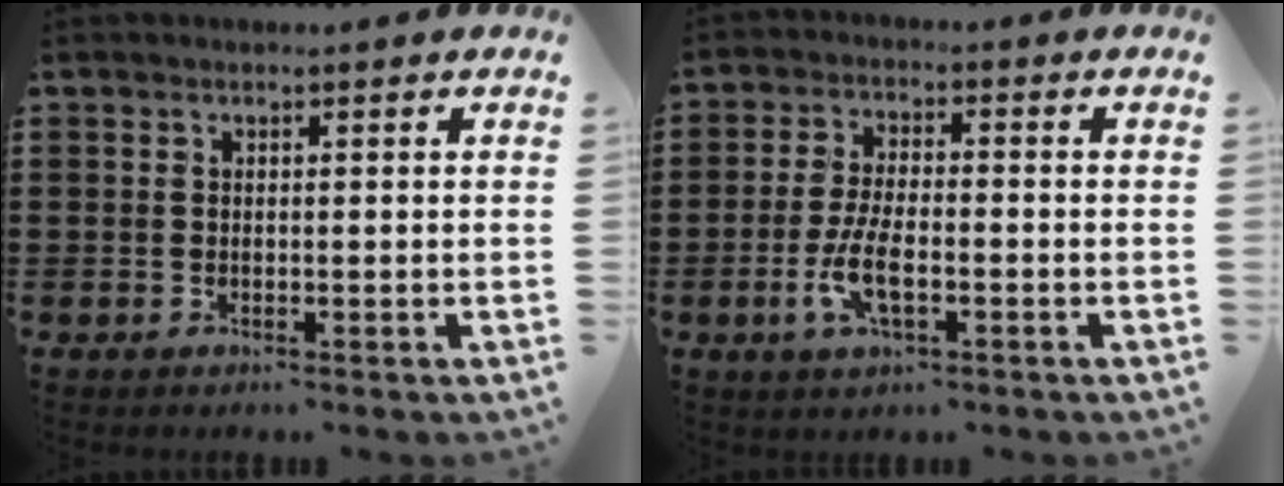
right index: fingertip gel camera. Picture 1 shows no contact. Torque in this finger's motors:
{"motor_torque": [1.10, 1.04, 0.30, 0.16]}